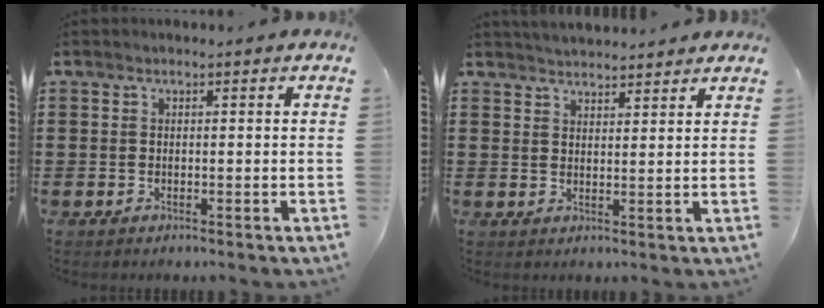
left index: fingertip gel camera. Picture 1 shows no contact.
{"total": 2.6, "force": [2.6, 0.1, -0.2], "torque": [-0.003, -0.005, 0.051]}